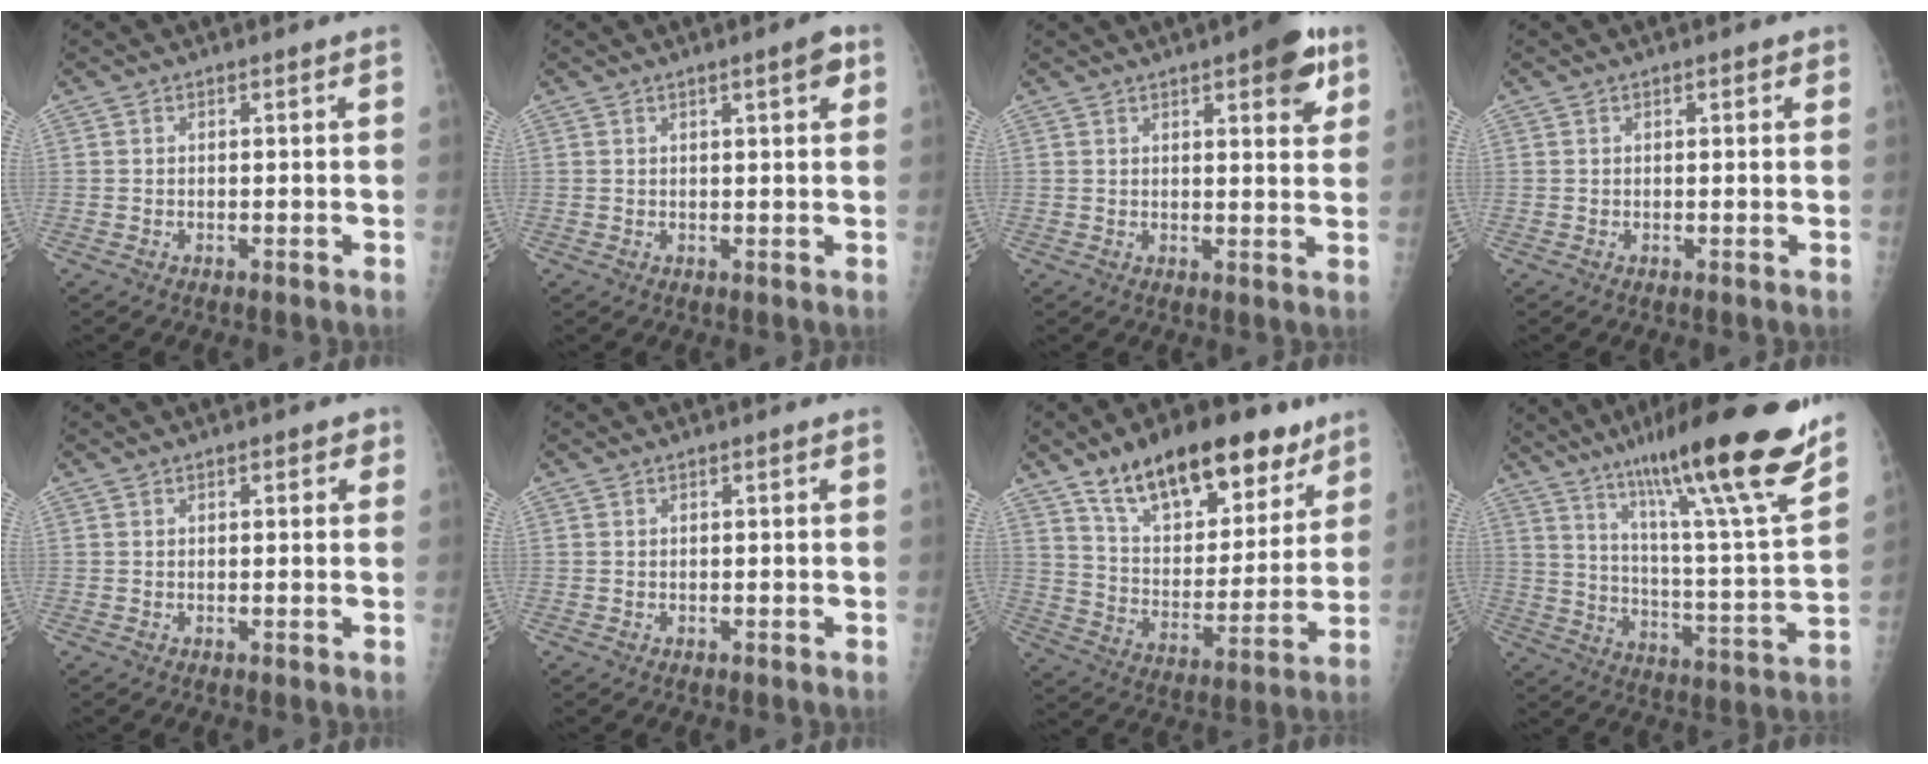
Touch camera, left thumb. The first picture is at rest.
{"total": 3.7, "force": [1.7, 0.8, 3.1], "torque": [-0.038, -0.004, 0.023]}
{"total": 8.6, "force": [4.4, 2.7, 6.9], "torque": [-0.068, -0.014, 0.051]}
{"total": 1.2, "force": [0.7, 0.6, 0.9], "torque": [-0.008, 0.000, 0.007]}
{"total": 2.0, "force": [0.9, 1.0, 1.4], "torque": [-0.004, 0.001, 0.008]}
{"total": 0.0}
{"total": 23.7, "force": [15.1, 11.1, 14.4], "torque": [-0.182, -0.046, 0.249]}
{"total": 26.3, "force": [18.0, 2.4, 19.0], "torque": [-0.279, -0.068, 0.284]}